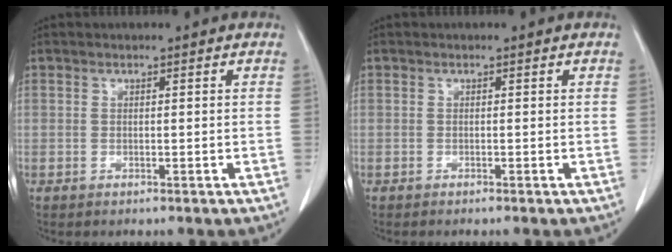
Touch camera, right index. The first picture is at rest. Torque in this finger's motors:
{"motor_torque": [-0.08, -0.02, -0.02, 0.01]}